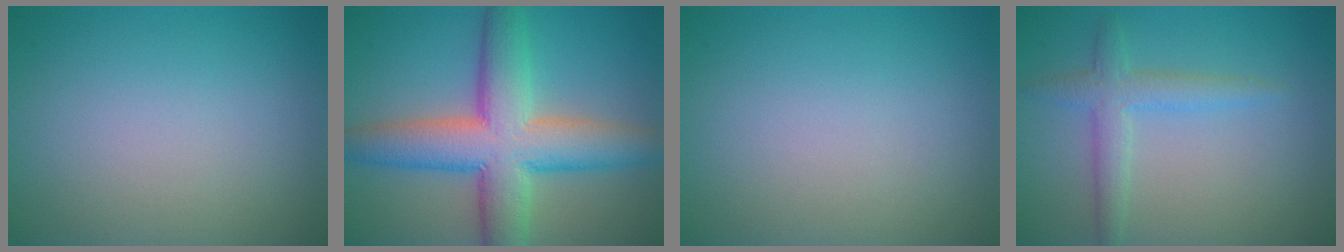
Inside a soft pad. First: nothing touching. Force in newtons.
{"total": 9.8, "press": 9.8, "slide": 0.5}
{"total": 0.0}
{"total": 2.8, "press": 2.8, "slide": 0.1}